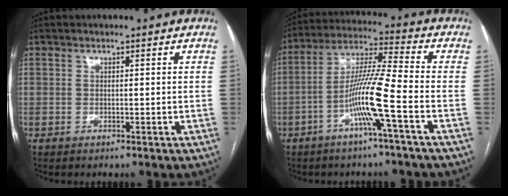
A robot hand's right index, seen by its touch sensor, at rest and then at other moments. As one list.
[{"total": 10.6, "force": [-4.0, -1.0, 9.8], "torque": [-0.190, 0.009, -0.080]}]